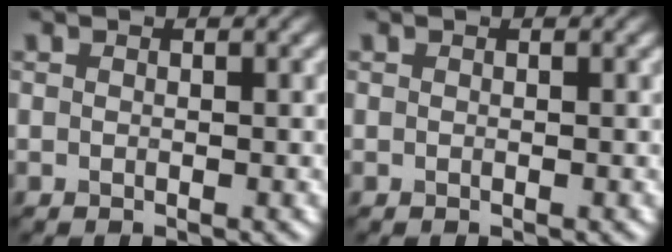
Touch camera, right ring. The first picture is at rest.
{"total": 0.0}